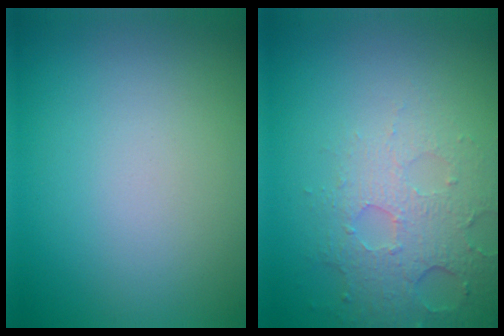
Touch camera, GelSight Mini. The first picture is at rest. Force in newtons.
{"total": 4.9, "press": 3.3, "slide": 3.6}